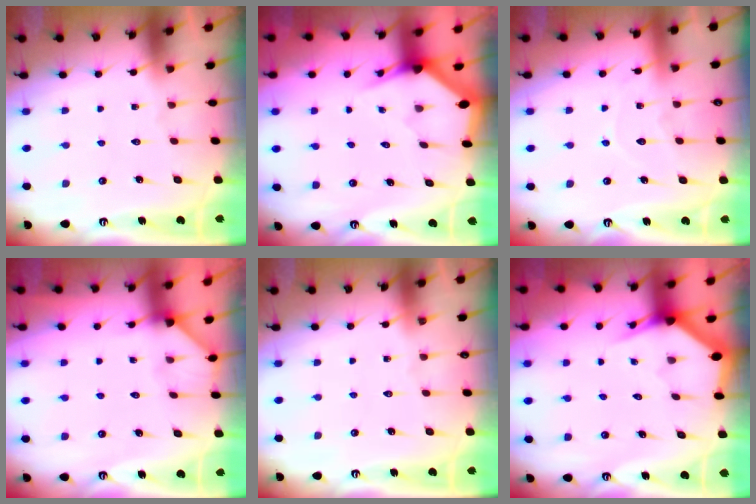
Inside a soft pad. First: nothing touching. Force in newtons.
{"total": 2.9, "press": 2.9, "slide": 0.1}
{"total": 7.2, "press": 7.2, "slide": 0.7}
{"total": 2.0, "press": 2.0, "slide": 0.3}
{"total": 0.0}
{"total": 2.9, "press": 2.9, "slide": 0.1}